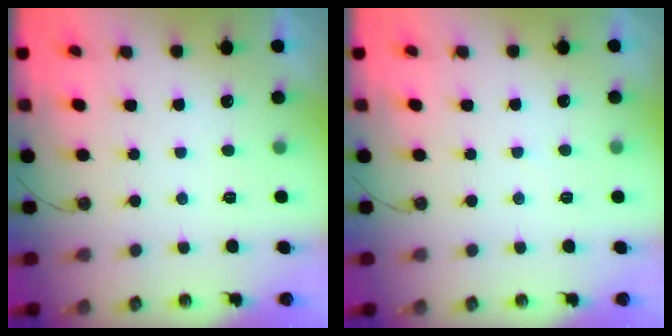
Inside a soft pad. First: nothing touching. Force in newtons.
{"total": 2.8, "press": 2.7, "slide": 0.4}